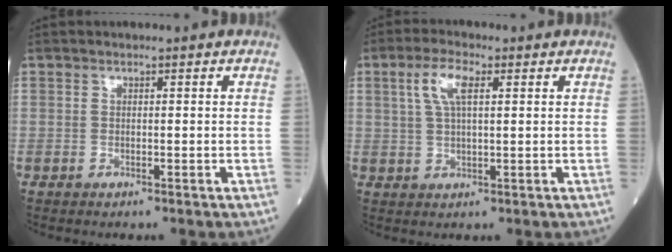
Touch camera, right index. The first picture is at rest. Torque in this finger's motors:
{"motor_torque": [1.08, 0.36, 0.51, 0.14]}